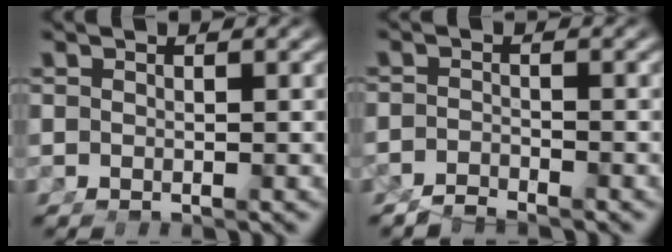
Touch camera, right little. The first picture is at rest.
{"total": 2.4, "force": [-2.4, 0.4, 0.0], "torque": [0.003, -0.013, -0.040]}